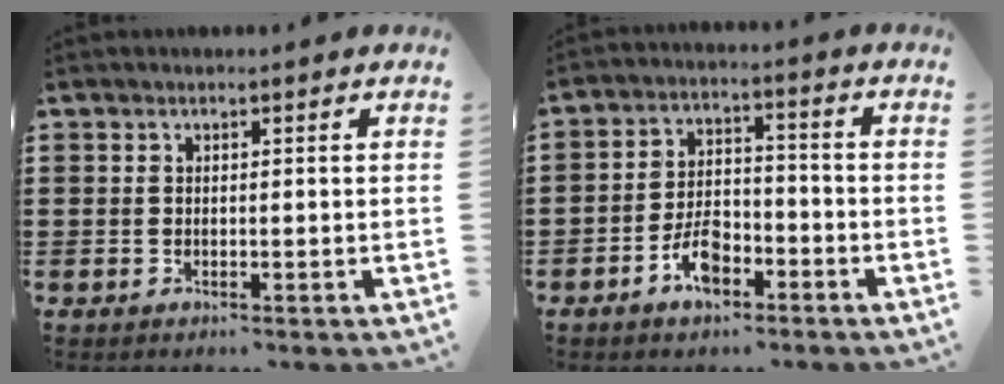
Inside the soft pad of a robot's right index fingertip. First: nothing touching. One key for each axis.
{"total": 6.3, "fx": -3.5, "fy": 3.1, "fz": 4.2, "tx": -0.086, "ty": 0.008, "tz": -0.068}